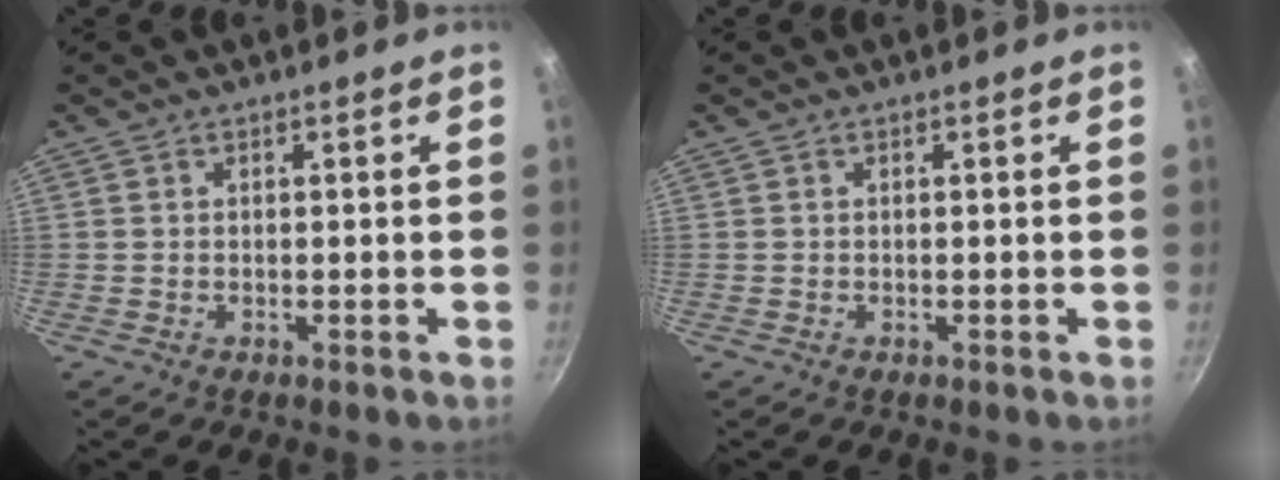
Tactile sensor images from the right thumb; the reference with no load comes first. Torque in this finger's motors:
{"motor_torque": [-0.01, 0.00, -0.01, 0.00, 0.00]}